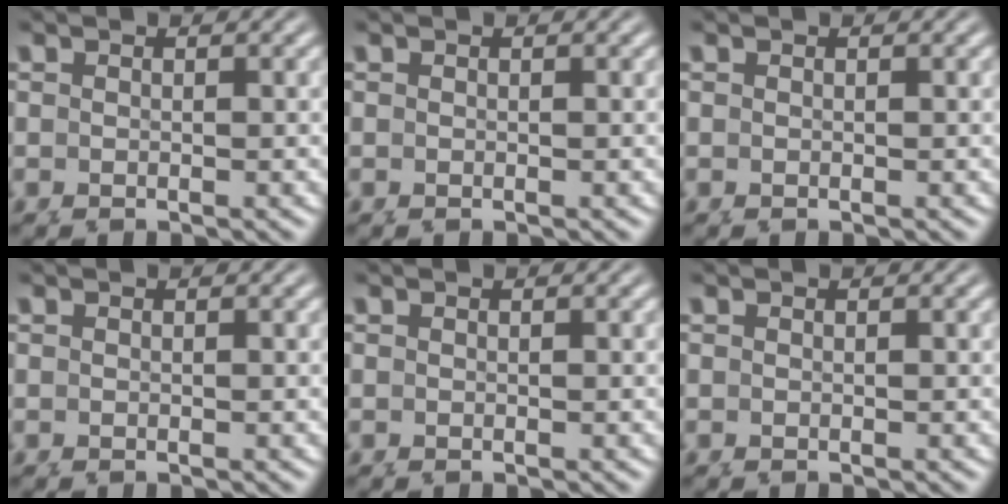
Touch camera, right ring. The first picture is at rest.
{"total": 0.0}
{"total": 0.0}
{"total": 0.0}
{"total": 0.0}
{"total": 0.0}